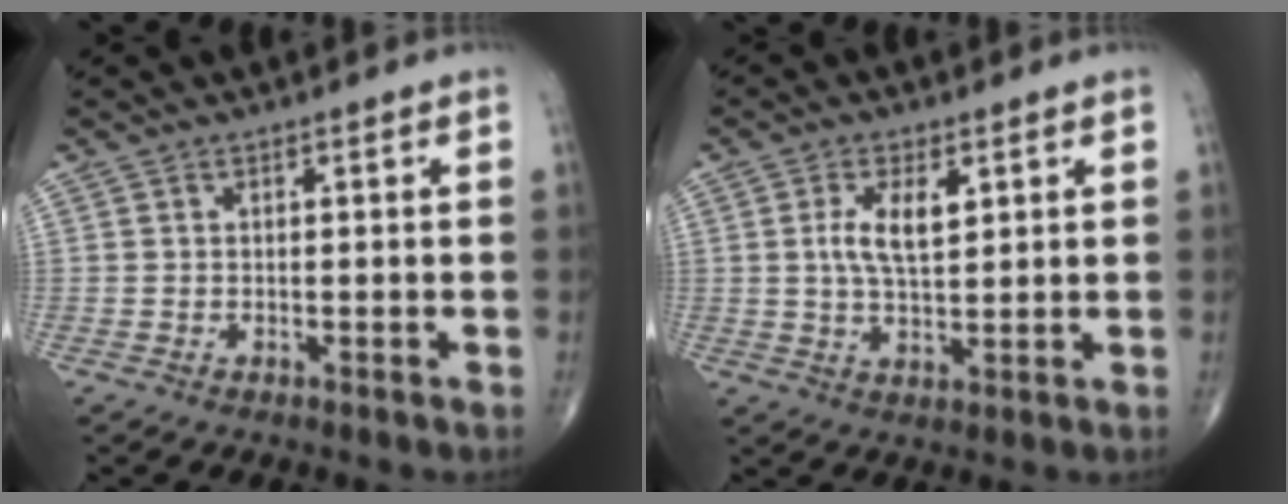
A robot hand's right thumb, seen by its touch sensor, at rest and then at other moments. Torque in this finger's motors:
{"motor_torque": [0.02, 0.02, 0.46, 0.02, 0.12]}